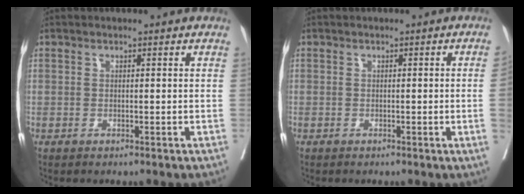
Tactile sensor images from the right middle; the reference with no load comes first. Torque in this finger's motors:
{"motor_torque": [0.33, -0.37, -0.16, -0.21]}